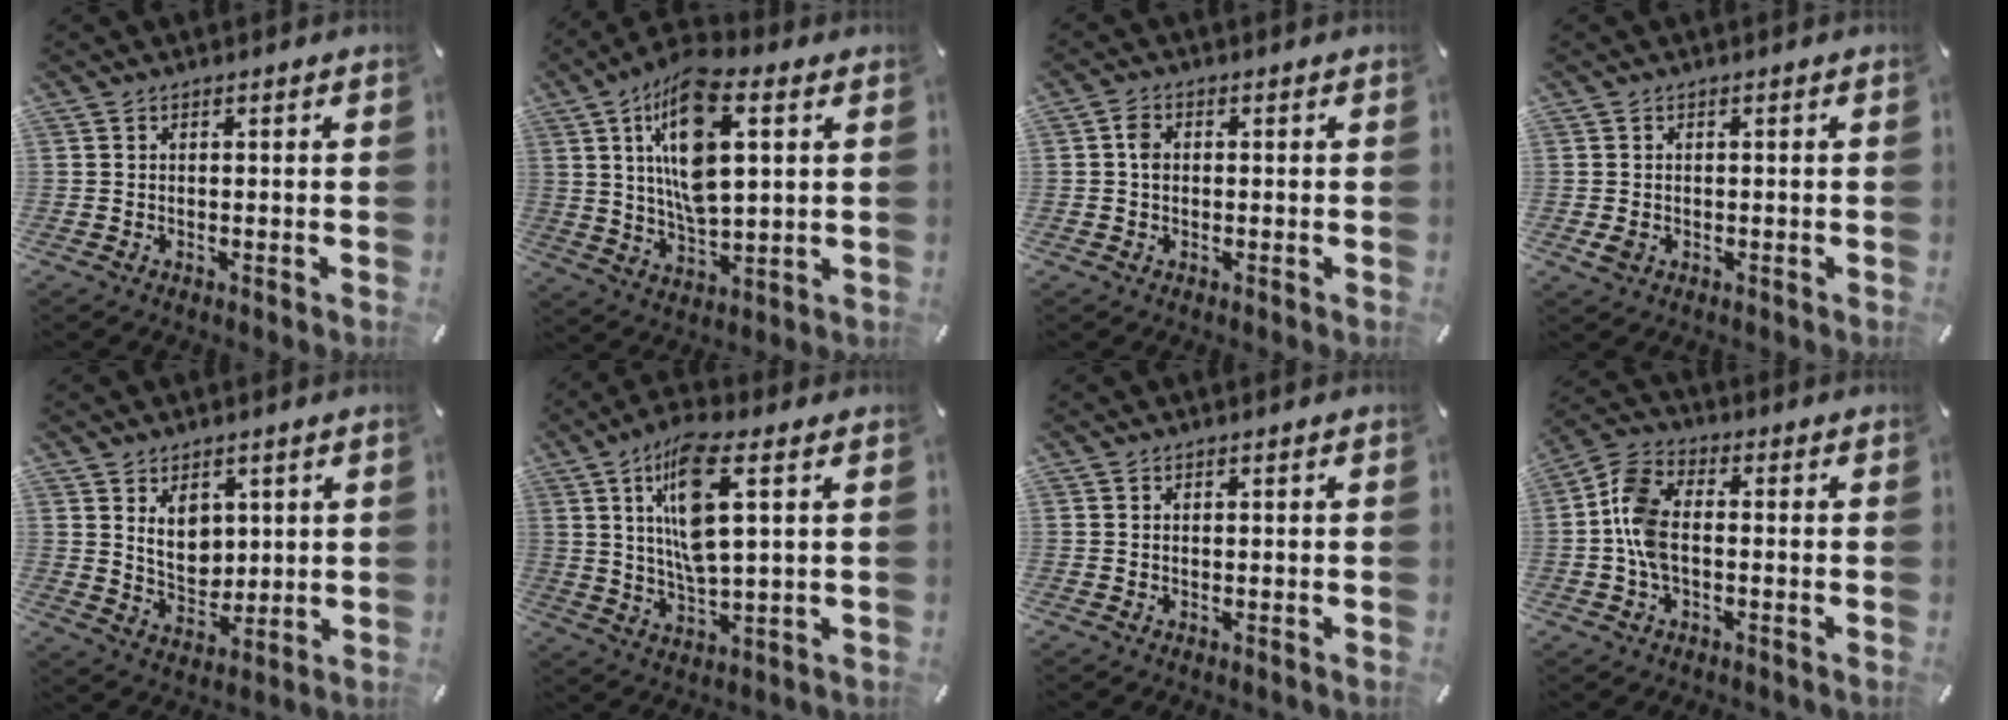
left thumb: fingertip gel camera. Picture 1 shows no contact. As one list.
[{"total": 16.4, "force": [5.7, 7.4, 13.5], "torque": [-0.261, -0.009, 0.095]}, {"total": 2.6, "force": [0.0, 1.9, 1.7], "torque": [-0.034, 0.007, 0.000]}, {"total": 1.7, "force": [-0.4, 1.4, 0.9], "torque": [-0.024, -0.001, -0.008]}, {"total": 9.0, "force": [3.1, 7.0, 4.7], "torque": [-0.075, -0.012, 0.056]}, {"total": 13.2, "force": [4.6, 4.3, 11.6], "torque": [-0.230, -0.006, 0.076]}, {"total": 0.0}, {"total": 8.3, "force": [-1.4, 5.1, 6.4], "torque": [-0.141, 0.006, -0.025]}]